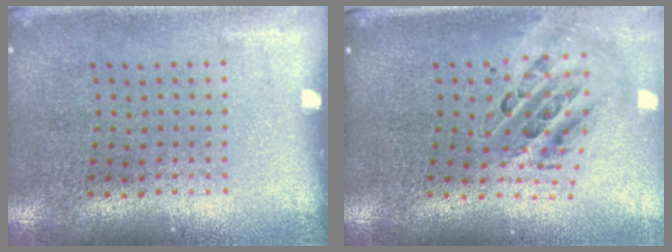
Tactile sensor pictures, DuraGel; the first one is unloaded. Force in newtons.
{"total": 1.4, "press": 1.2, "slide": 0.6}